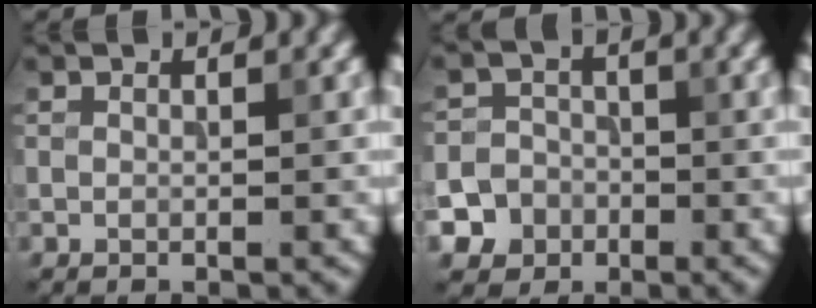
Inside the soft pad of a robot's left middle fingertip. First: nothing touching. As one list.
[{"total": 5.2, "force": [-2.7, 4.4, 0.7], "torque": [0.009, -0.007, -0.062]}]